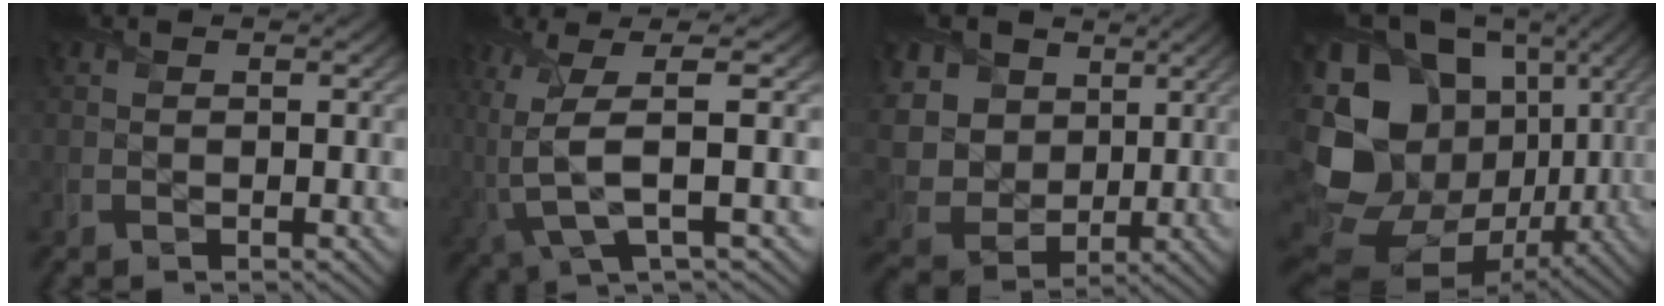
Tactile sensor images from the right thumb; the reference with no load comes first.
{"total": 8.5, "force": [-0.5, 2.2, 8.2], "torque": [-0.184, 0.008, -0.017]}
{"total": 14.4, "force": [4.3, 11.9, 7.0], "torque": [-0.261, 0.028, 0.090]}
{"total": 19.8, "force": [0.9, 16.5, 10.9], "torque": [-0.272, -0.024, 0.034]}